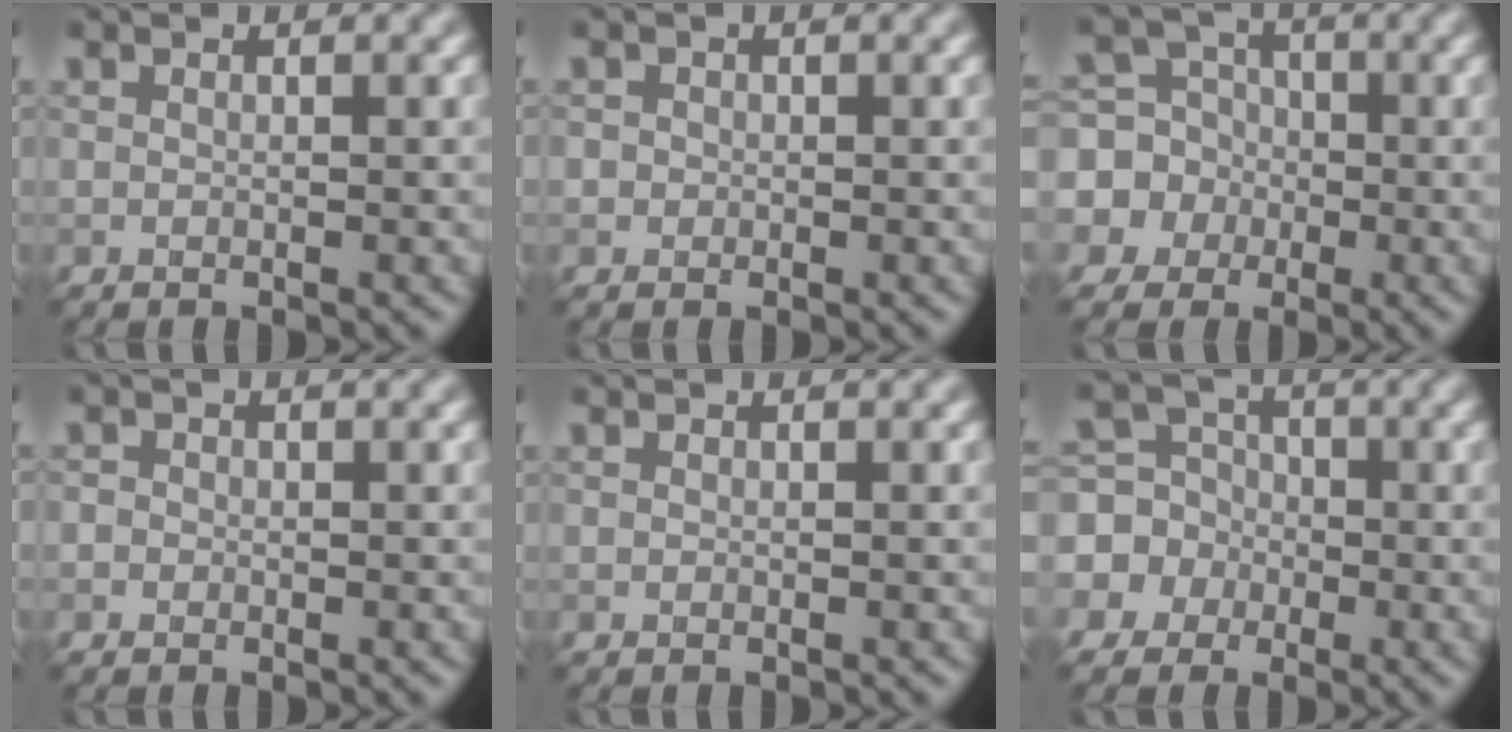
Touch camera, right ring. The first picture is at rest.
{"total": 0.9, "force": [0.1, 0.9, 0.2], "torque": [0.005, -0.004, -0.003]}
{"total": 7.0, "force": [-0.7, 6.8, 1.8], "torque": [-0.049, 0.020, -0.048]}
{"total": 0.7, "force": [-0.1, 0.7, 0.1], "torque": [0.001, -0.004, -0.005]}
{"total": 0.0}
{"total": 5.4, "force": [-0.7, 5.2, 1.3], "torque": [-0.023, 0.026, -0.044]}